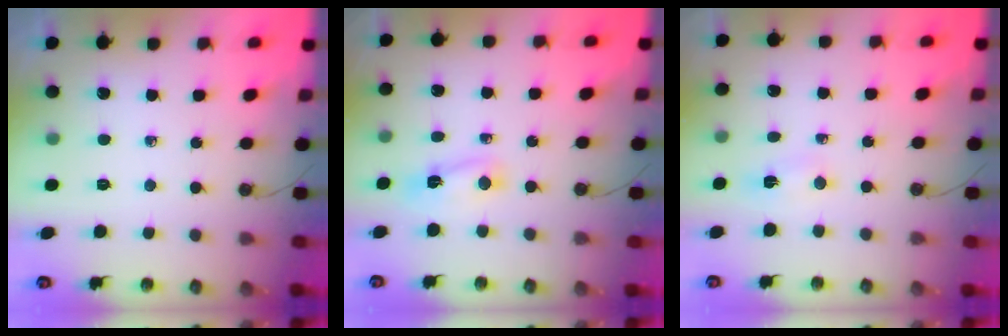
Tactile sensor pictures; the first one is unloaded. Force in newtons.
{"total": 3.4, "press": 3.4, "slide": 0.4}
{"total": 12.3, "press": 2.8, "slide": 11.9}